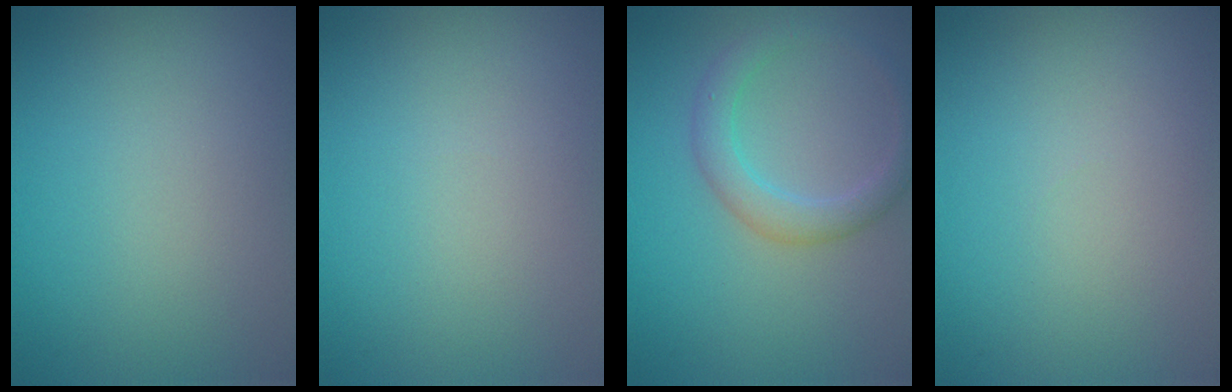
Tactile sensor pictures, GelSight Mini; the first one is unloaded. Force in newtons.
{"total": 0.0}
{"total": 2.8, "press": 2.8, "slide": 0.1}
{"total": 0.0}